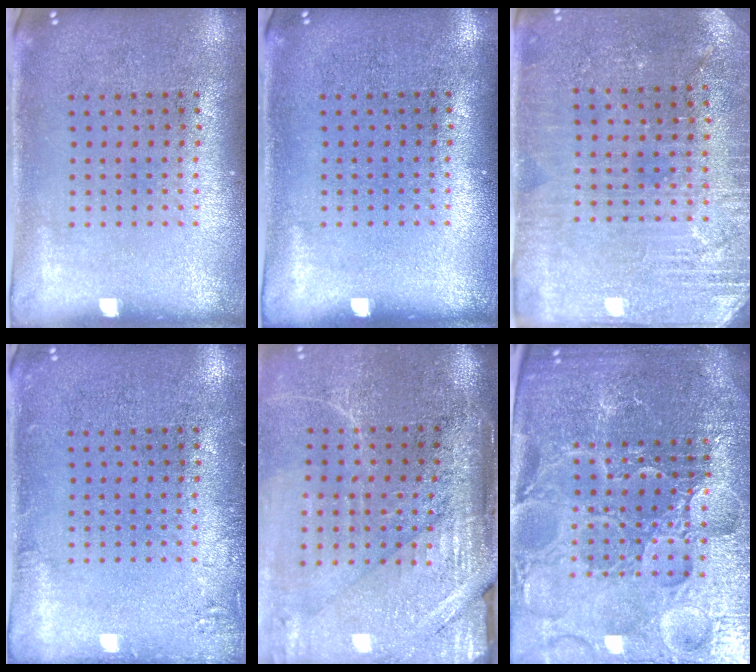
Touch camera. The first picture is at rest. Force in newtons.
{"total": 0.0}
{"total": 2.8, "press": 2.8, "slide": 0.5}
{"total": 1.5, "press": 1.4, "slide": 0.3}
{"total": 4.3, "press": 3.7, "slide": 2.2}
{"total": 6.0, "press": 5.4, "slide": 2.6}